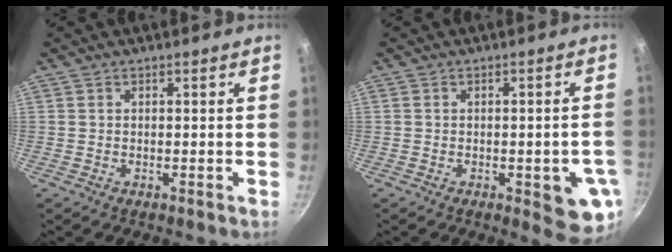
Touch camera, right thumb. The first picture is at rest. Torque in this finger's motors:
{"motor_torque": [1.23, 0.93, -0.09, 0.06, 0.02]}